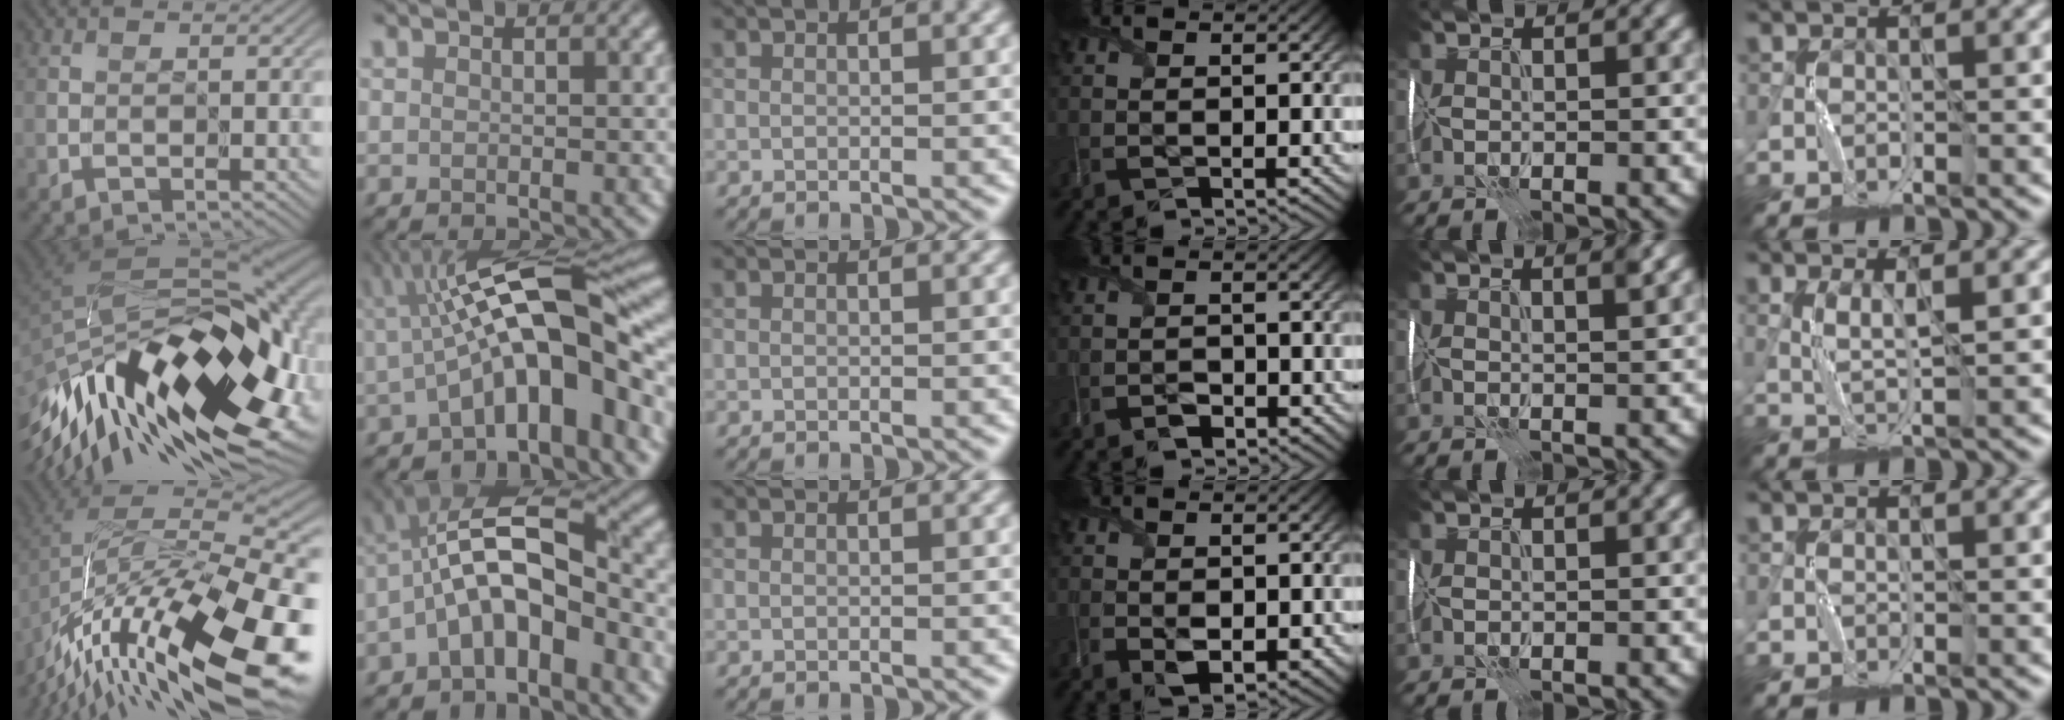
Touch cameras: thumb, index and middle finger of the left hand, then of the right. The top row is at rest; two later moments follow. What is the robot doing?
{"motion": "wrap", "object": "thread"}